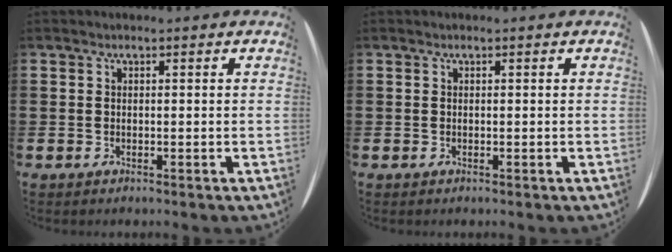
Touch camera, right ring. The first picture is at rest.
{"total": 0.0}